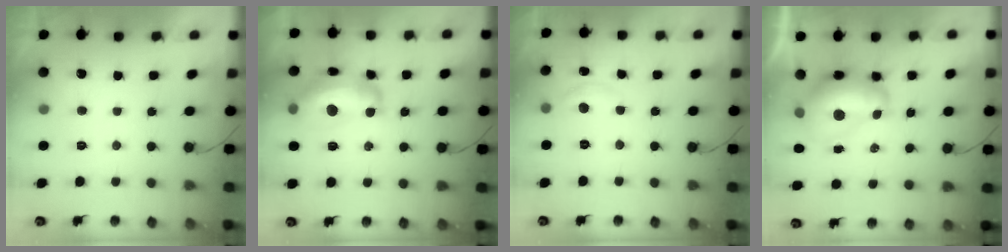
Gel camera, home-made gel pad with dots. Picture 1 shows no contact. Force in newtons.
{"total": 14.8, "press": 14.7, "slide": 1.3}
{"total": 3.9, "press": 3.9, "slide": 0.4}
{"total": 11.4, "press": 11.3, "slide": 1.3}